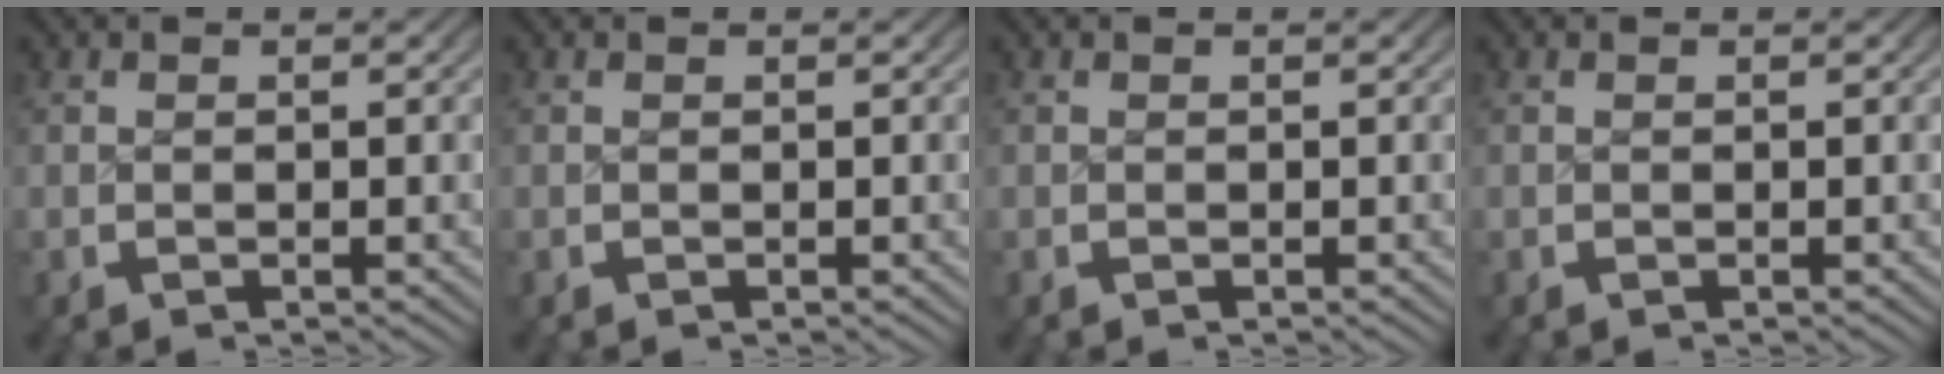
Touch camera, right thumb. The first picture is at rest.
{"total": 0.0}
{"total": 0.0}
{"total": 0.0}